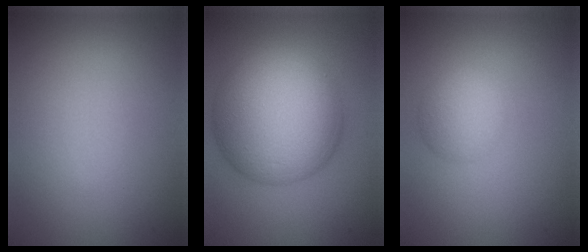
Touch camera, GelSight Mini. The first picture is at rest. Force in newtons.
{"total": 13.3, "press": 13.3, "slide": 0.5}
{"total": 2.9, "press": 2.9, "slide": 0.1}